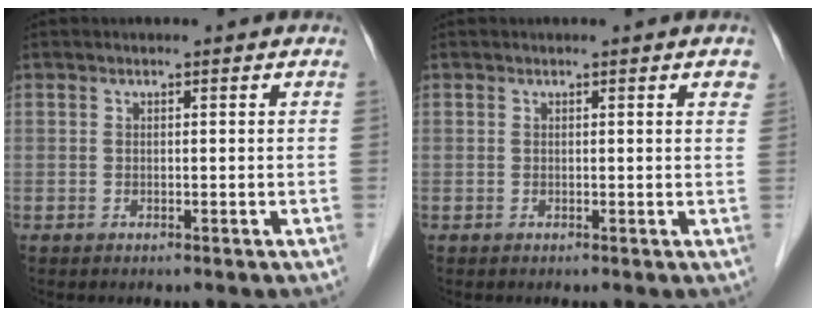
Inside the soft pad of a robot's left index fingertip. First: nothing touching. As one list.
[{"total": 1.6, "force": [0.8, 0.2, 1.4], "torque": [-0.012, 0.002, 0.006]}]